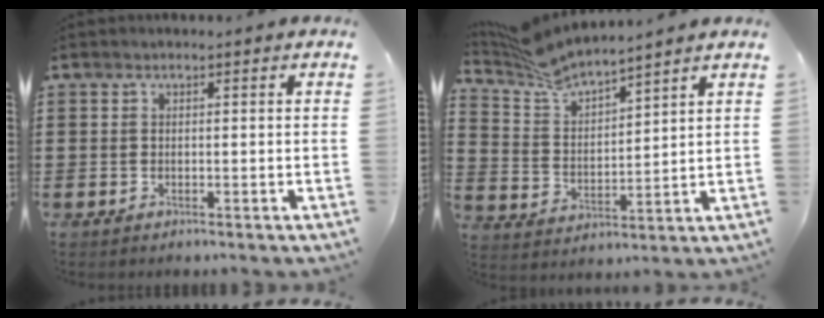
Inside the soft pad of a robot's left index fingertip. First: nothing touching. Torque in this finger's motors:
{"motor_torque": [0.29, -0.29, 0.41, 0.08]}